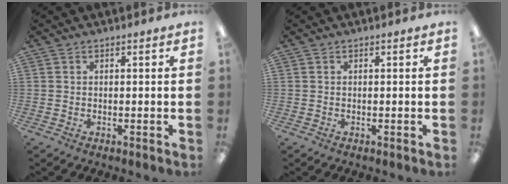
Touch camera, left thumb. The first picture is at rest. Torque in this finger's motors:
{"motor_torque": [-0.03, -0.10, 0.26, -0.02, 0.00]}